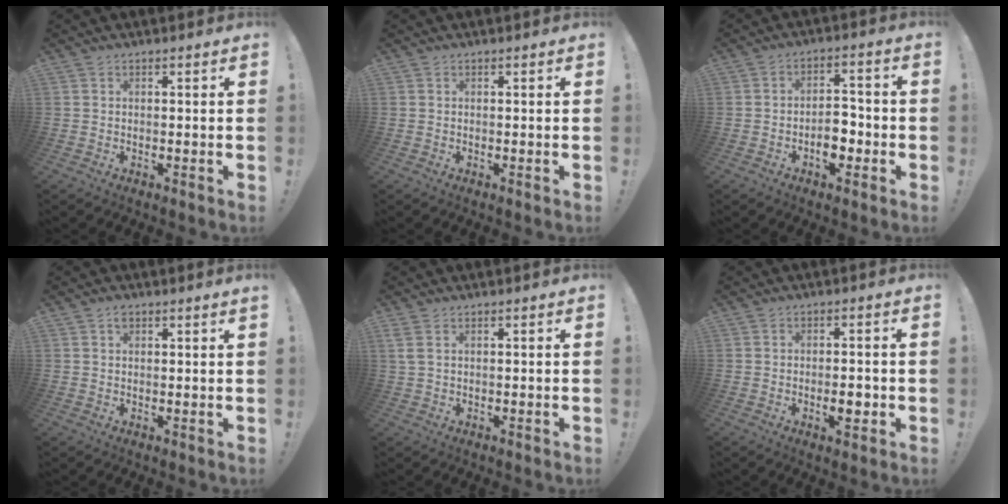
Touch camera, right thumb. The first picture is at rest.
{"total": 0.0}
{"total": 7.9, "force": [-3.1, 4.8, 5.5], "torque": [-0.085, 0.018, -0.051]}
{"total": 1.3, "force": [1.0, 0.3, 0.8], "torque": [-0.008, -0.002, 0.016]}
{"total": 2.1, "force": [1.0, 0.5, 1.8], "torque": [-0.039, 0.000, 0.019]}
{"total": 4.1, "force": [-1.4, 1.5, 3.5], "torque": [-0.046, 0.004, -0.023]}